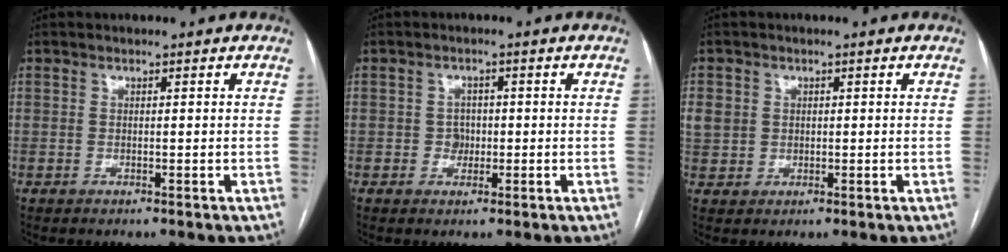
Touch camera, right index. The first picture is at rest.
{"total": 2.1, "force": [-0.2, 1.9, 0.9], "torque": [-0.003, 0.007, -0.001]}
{"total": 4.0, "force": [1.0, 3.6, 1.2], "torque": [-0.026, 0.013, 0.027]}